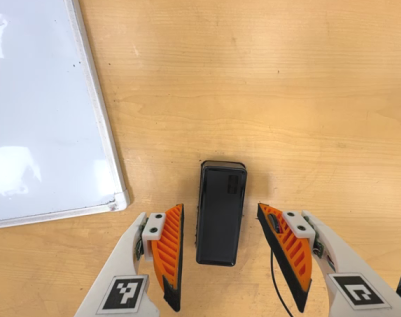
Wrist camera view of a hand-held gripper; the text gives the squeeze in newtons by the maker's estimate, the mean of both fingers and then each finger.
{"total": 0.0}